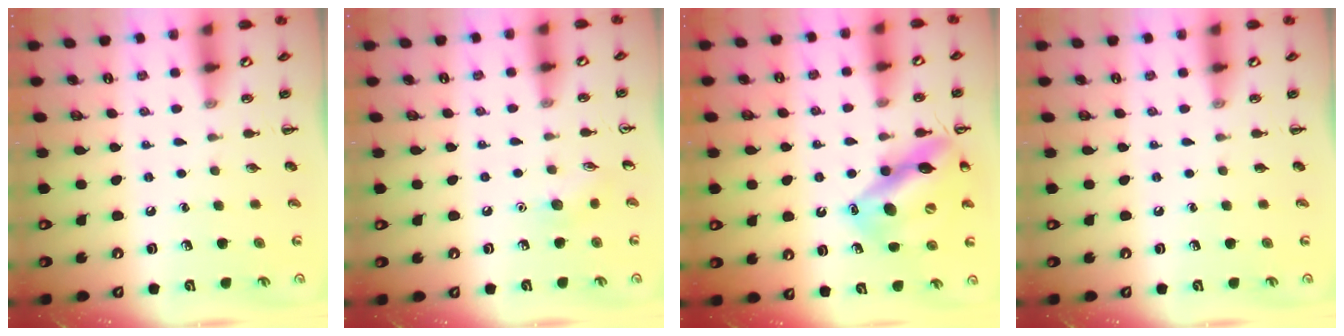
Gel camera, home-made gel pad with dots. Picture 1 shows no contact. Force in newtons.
{"total": 5.9, "press": 5.7, "slide": 1.5}
{"total": 15.2, "press": 14.8, "slide": 3.3}
{"total": 0.0}